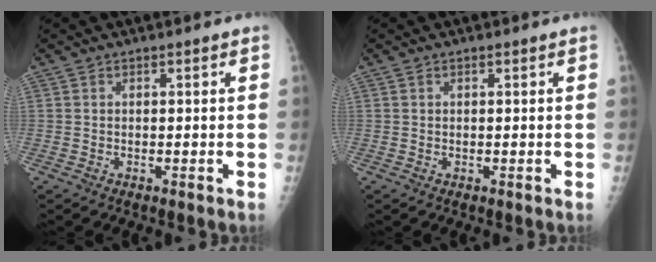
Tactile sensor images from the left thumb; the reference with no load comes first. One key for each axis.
{"total": 0.0}